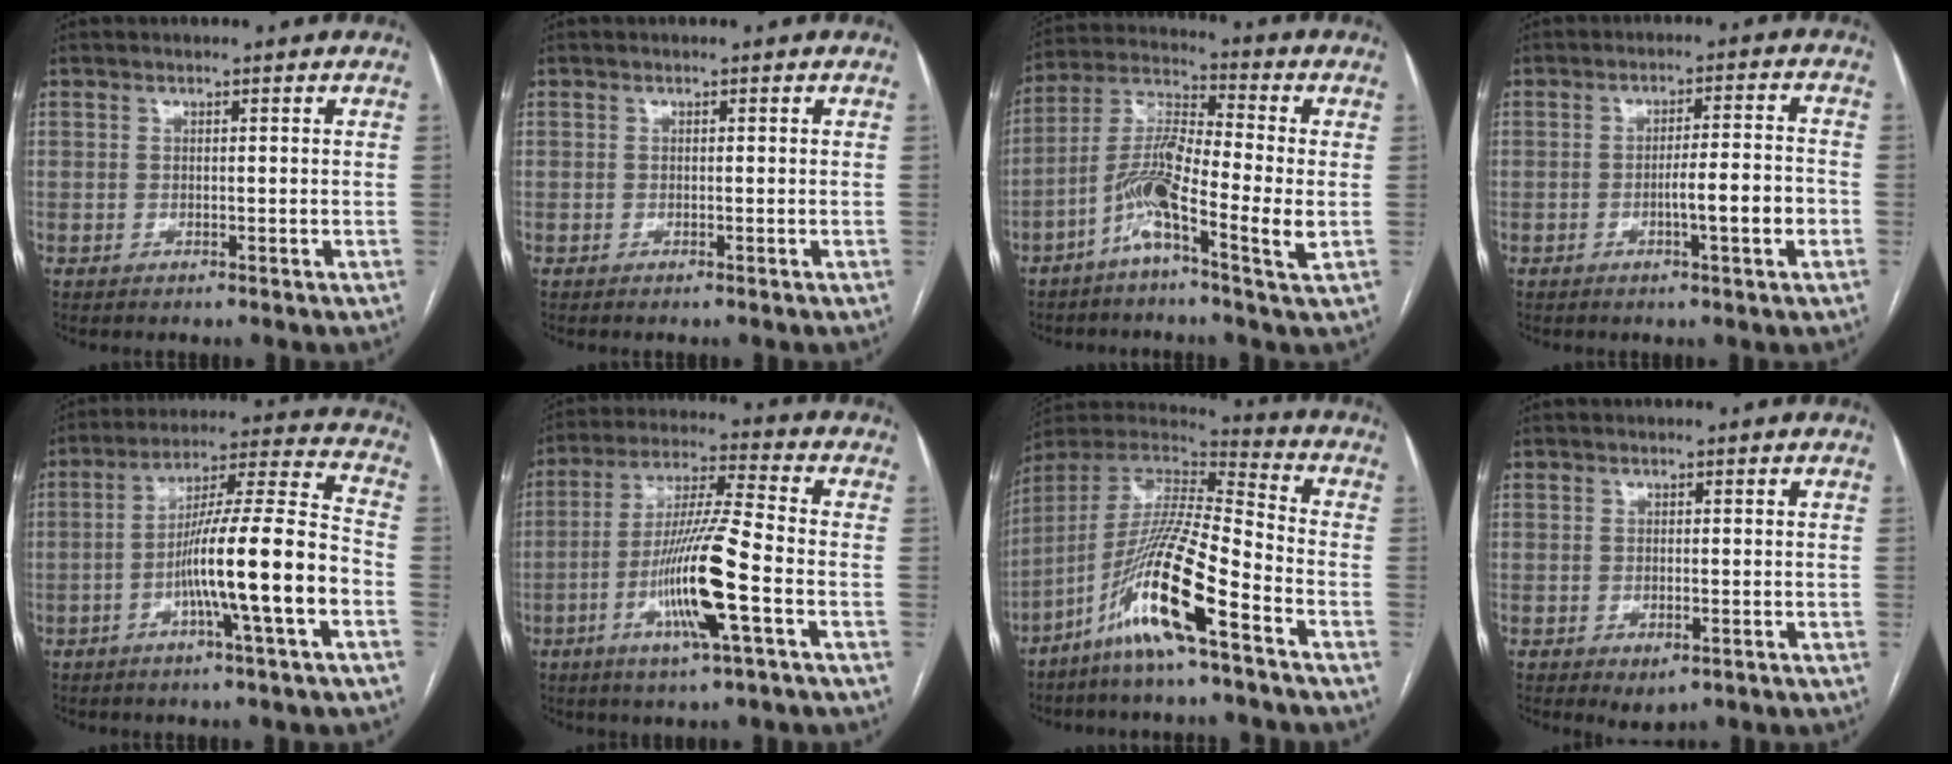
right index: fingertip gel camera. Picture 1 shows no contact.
{"total": 0.0}
{"total": 11.5, "force": [-3.7, 0.9, 10.9], "torque": [-0.219, 0.008, -0.081]}
{"total": 6.5, "force": [-2.0, 0.2, 6.2], "torque": [-0.095, 0.006, -0.029]}
{"total": 15.5, "force": [-4.7, -0.4, 14.8], "torque": [-0.249, 0.010, -0.081]}
{"total": 13.6, "force": [-4.4, 0.0, 12.9], "torque": [-0.252, -0.008, -0.085]}
{"total": 16.3, "force": [-8.6, 0.5, 13.8], "torque": [-0.286, -0.014, -0.166]}
{"total": 2.4, "force": [-0.9, 1.1, 1.9], "torque": [-0.028, -0.003, -0.001]}